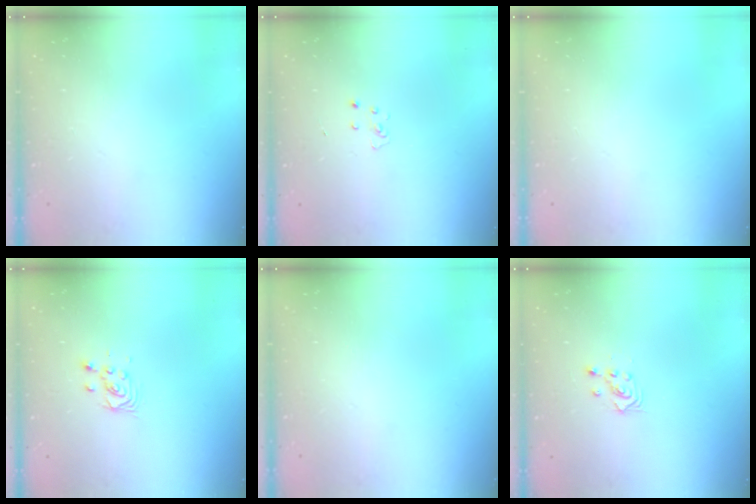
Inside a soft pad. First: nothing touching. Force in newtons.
{"total": 2.7, "press": 2.7, "slide": 0.3}
{"total": 0.0}
{"total": 3.3, "press": 3.3, "slide": 0.4}
{"total": 0.0}
{"total": 2.3, "press": 2.3, "slide": 0.3}